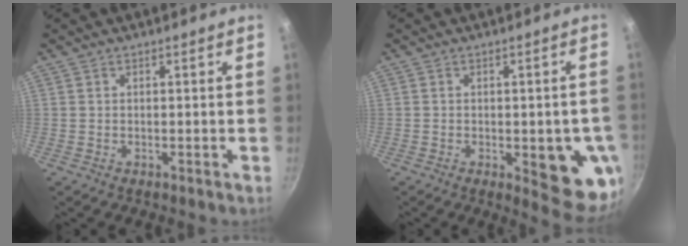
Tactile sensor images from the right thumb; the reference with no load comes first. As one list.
[{"total": 11.5, "force": [-2.5, 4.2, 10.4], "torque": [-0.090, -0.004, -0.028]}]